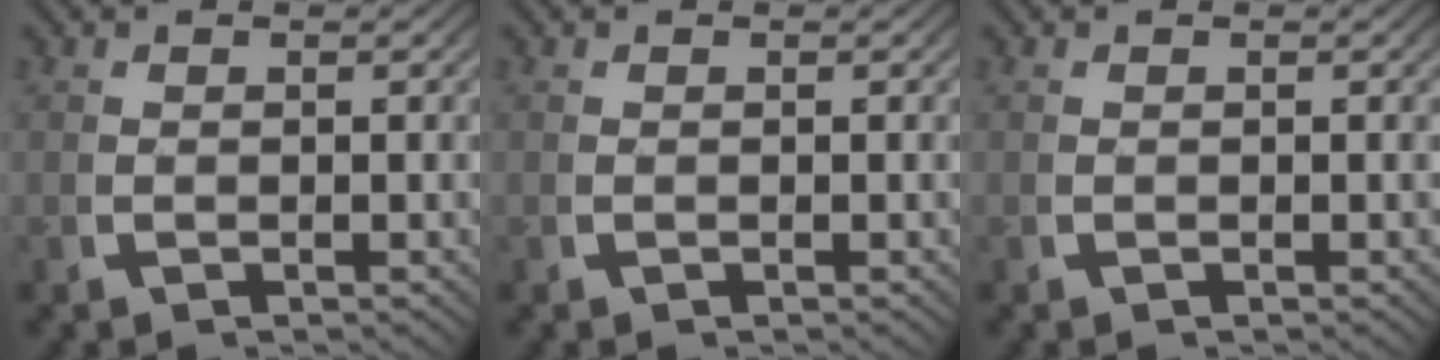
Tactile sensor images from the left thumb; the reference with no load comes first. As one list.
[{"total": 0.0}, {"total": 0.0}]